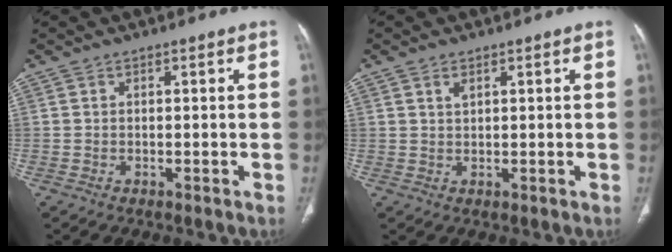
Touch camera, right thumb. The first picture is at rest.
{"total": 1.6, "force": [0.9, 0.8, 1.0], "torque": [-0.018, -0.003, 0.020]}